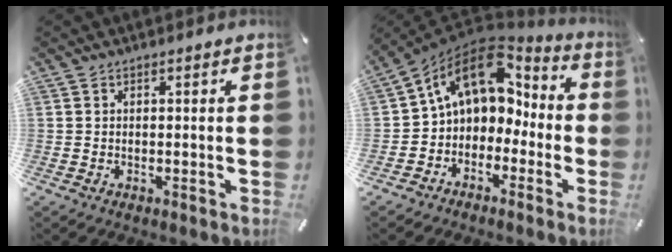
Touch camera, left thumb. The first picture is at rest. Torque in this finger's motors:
{"motor_torque": [1.29, 3.72, 1.61, 1.05, 0.22]}